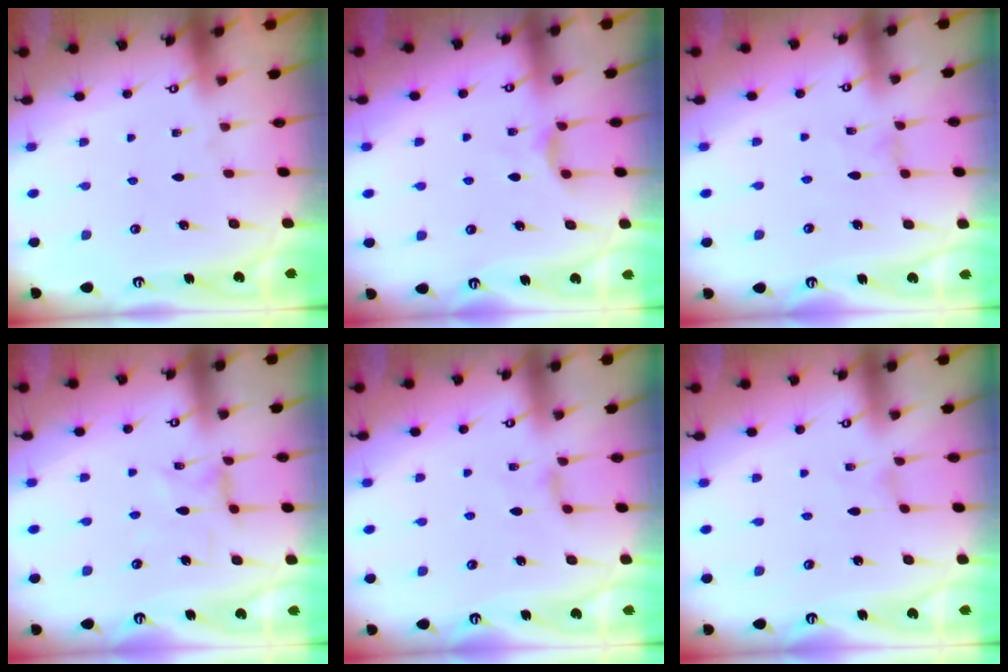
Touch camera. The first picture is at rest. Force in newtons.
{"total": 5.2, "press": 5.2, "slide": 0.6}
{"total": 0.0}
{"total": 1.3, "press": 1.3, "slide": 0.2}
{"total": 3.0, "press": 2.9, "slide": 0.6}
{"total": 0.0}